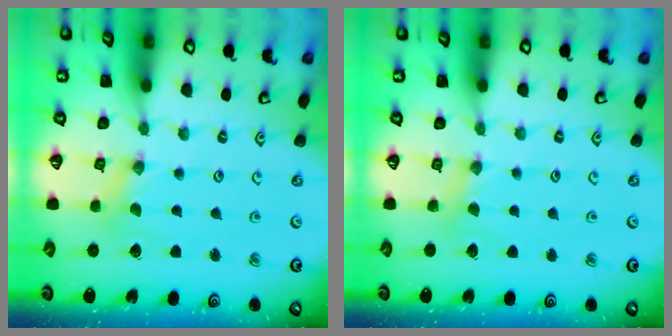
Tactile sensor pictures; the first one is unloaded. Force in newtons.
{"total": 2.5, "press": 2.5, "slide": 0.3}